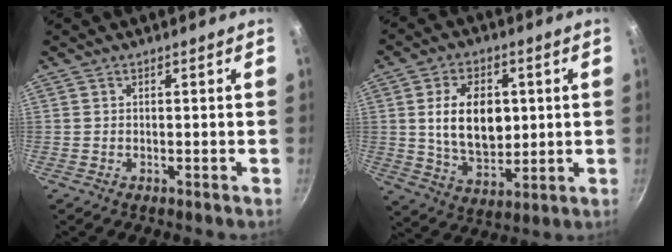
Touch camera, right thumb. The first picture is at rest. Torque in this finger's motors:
{"motor_torque": [-0.22, 0.54, 0.54, 0.20, 0.26]}